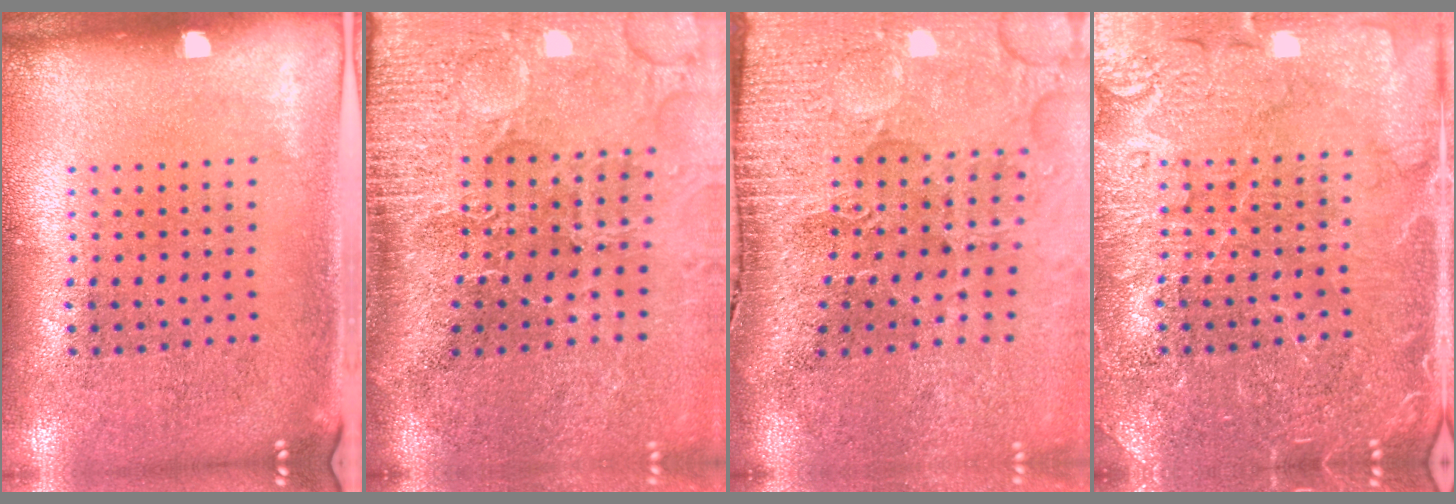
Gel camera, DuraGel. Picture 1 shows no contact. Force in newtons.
{"total": 5.0, "press": 4.0, "slide": 3.0}
{"total": 4.9, "press": 4.0, "slide": 2.8}
{"total": 4.1, "press": 4.1, "slide": 0.6}